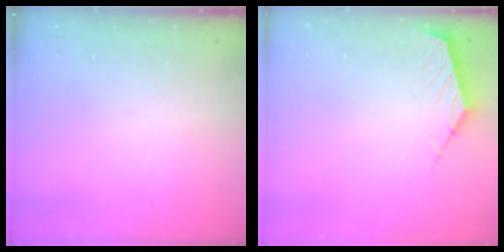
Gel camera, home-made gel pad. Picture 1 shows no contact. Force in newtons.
{"total": 2.4, "press": 2.3, "slide": 0.6}